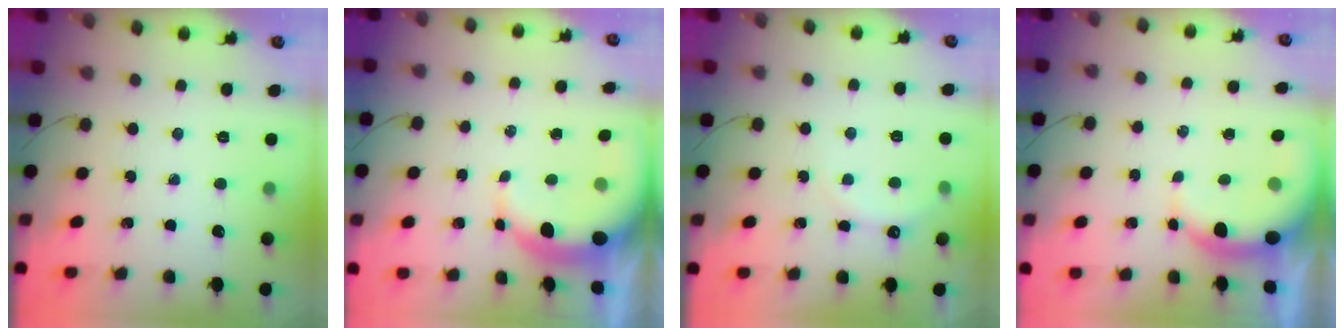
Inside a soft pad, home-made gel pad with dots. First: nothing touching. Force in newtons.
{"total": 7.1, "press": 7.0, "slide": 1.2}
{"total": 6.2, "press": 6.1, "slide": 1.3}
{"total": 6.5, "press": 6.4, "slide": 1.3}